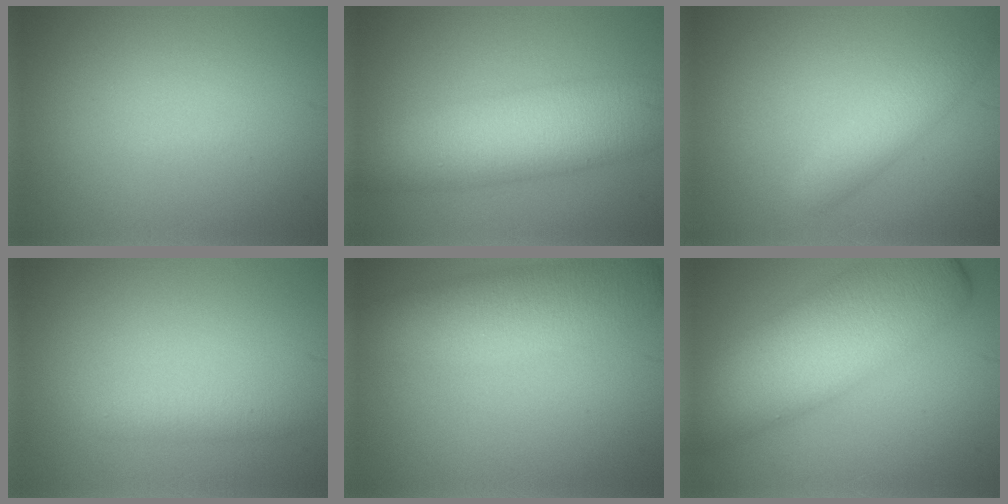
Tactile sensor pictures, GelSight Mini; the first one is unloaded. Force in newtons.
{"total": 8.6, "press": 8.6, "slide": 0.5}
{"total": 2.5, "press": 2.5, "slide": 0.1}
{"total": 1.3, "press": 1.3, "slide": 0.0}
{"total": 6.9, "press": 6.8, "slide": 0.6}
{"total": 11.7, "press": 11.7, "slide": 0.4}